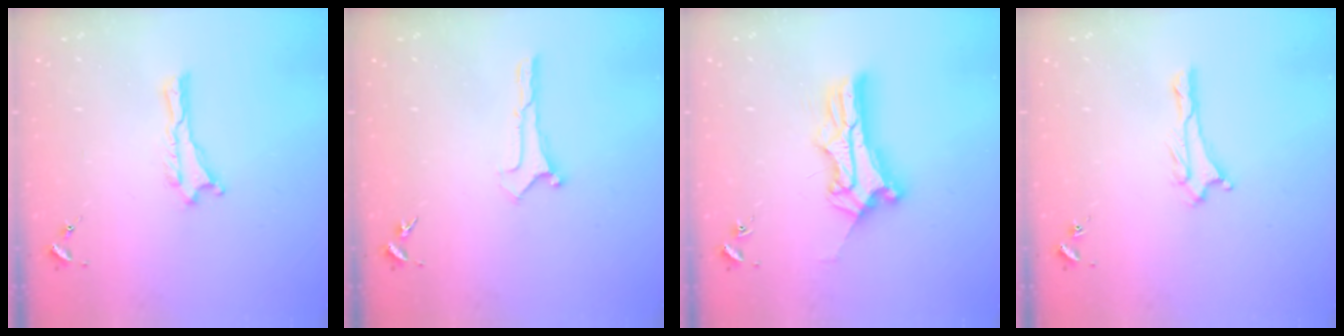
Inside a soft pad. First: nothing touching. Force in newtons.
{"total": 0.0}
{"total": 10.9, "press": 10.9, "slide": 0.8}
{"total": 1.4, "press": 1.4, "slide": 0.2}